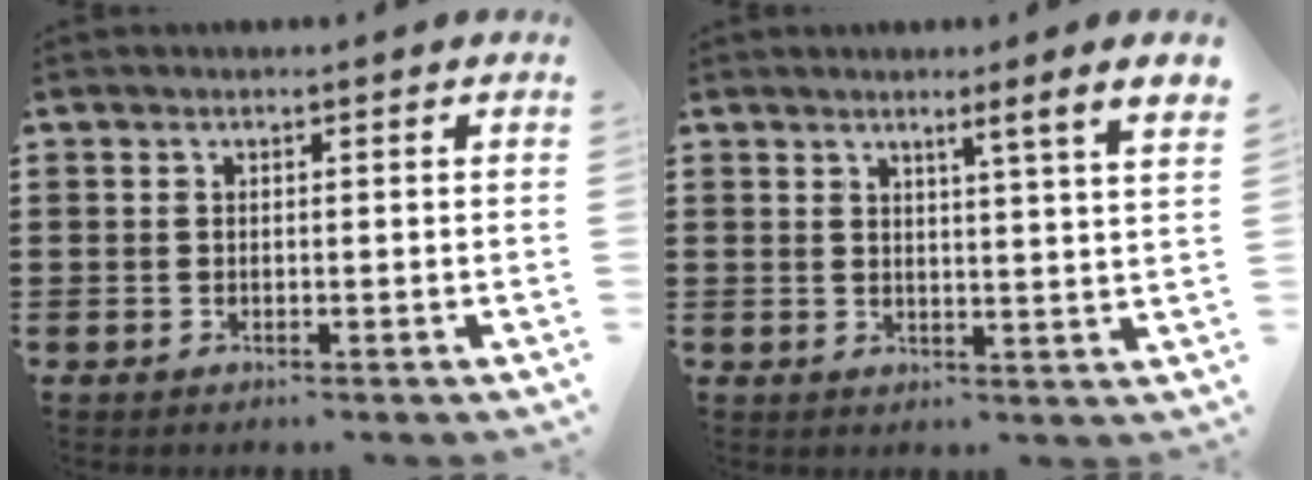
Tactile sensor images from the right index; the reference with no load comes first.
{"total": 2.7, "force": [1.7, -1.1, 1.8], "torque": [-0.025, -0.017, 0.021]}